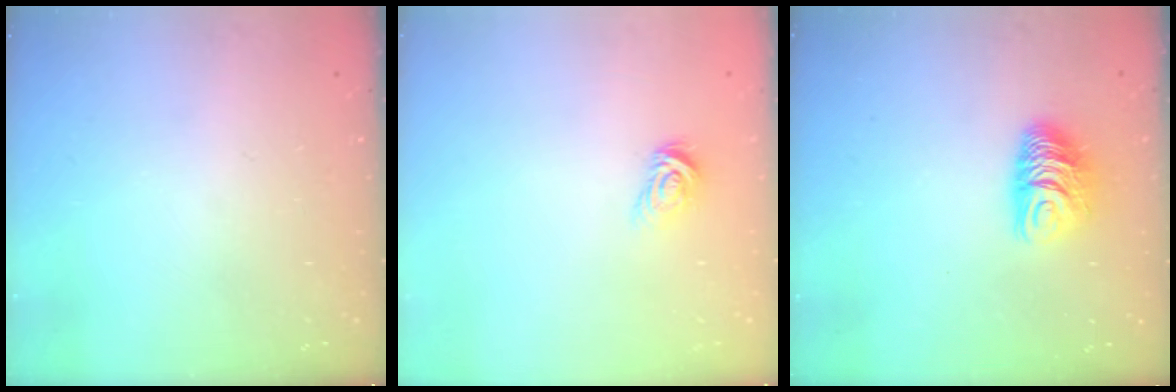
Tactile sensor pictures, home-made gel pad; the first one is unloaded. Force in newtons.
{"total": 3.7, "press": 3.7, "slide": 0.4}
{"total": 8.7, "press": 8.7, "slide": 0.7}